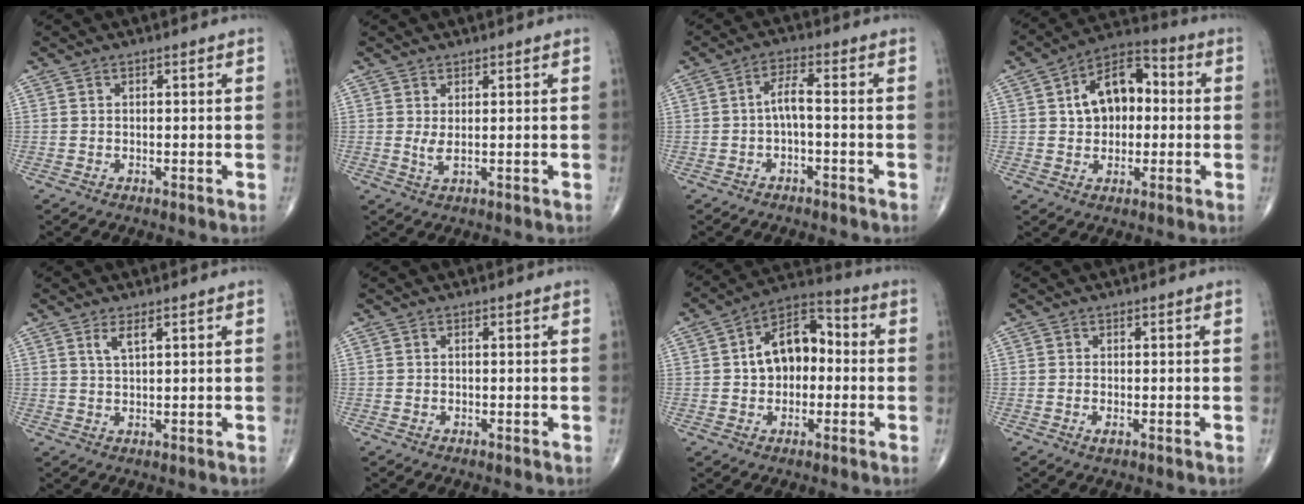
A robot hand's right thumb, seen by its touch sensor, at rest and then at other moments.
{"total": 1.8, "force": [0.4, 0.3, 1.8], "torque": [-0.039, -0.007, 0.012]}
{"total": 3.5, "force": [-0.8, 0.7, 3.3], "torque": [-0.064, 0.022, -0.016]}
{"total": 12.4, "force": [1.4, 8.0, 9.4], "torque": [-0.119, 0.028, 0.012]}
{"total": 2.4, "force": [1.3, 0.6, 2.0], "torque": [-0.042, -0.005, 0.029]}
{"total": 0.0}
{"total": 12.2, "force": [0.2, 8.0, 9.1], "torque": [-0.114, 0.036, -0.010]}
{"total": 0.9, "force": [-0.4, 0.3, 0.8], "torque": [-0.015, -0.003, -0.008]}